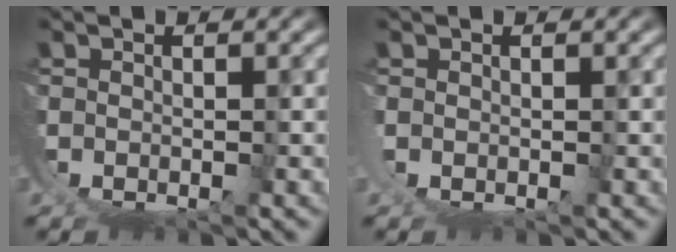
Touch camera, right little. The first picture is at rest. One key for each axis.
{"total": 0.7, "fx": 0.5, "fy": -0.2, "fz": 0.4, "tx": -0.016, "ty": -0.007, "tz": 0.014}